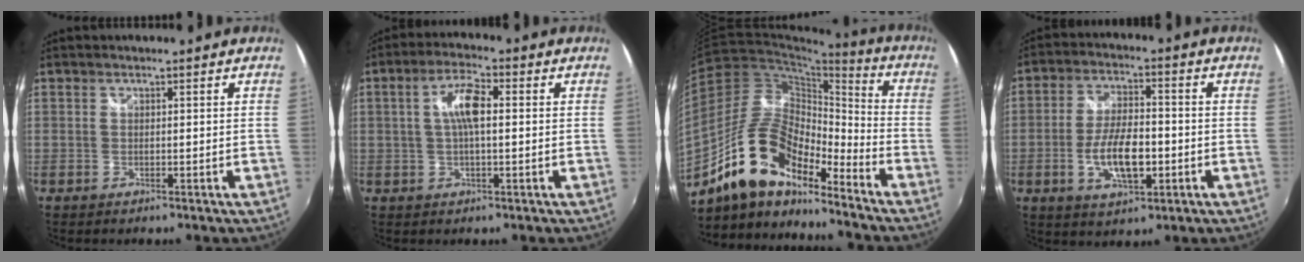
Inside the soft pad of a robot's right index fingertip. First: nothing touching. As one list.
[{"total": 6.3, "force": [0.7, 1.9, 5.9], "torque": [-0.112, 0.012, 0.012]}, {"total": 16.8, "force": [-12.5, 6.1, 9.5], "torque": [-0.179, 0.007, -0.241]}, {"total": 10.3, "force": [-2.7, 4.3, 9.0], "torque": [-0.174, -0.005, -0.043]}]